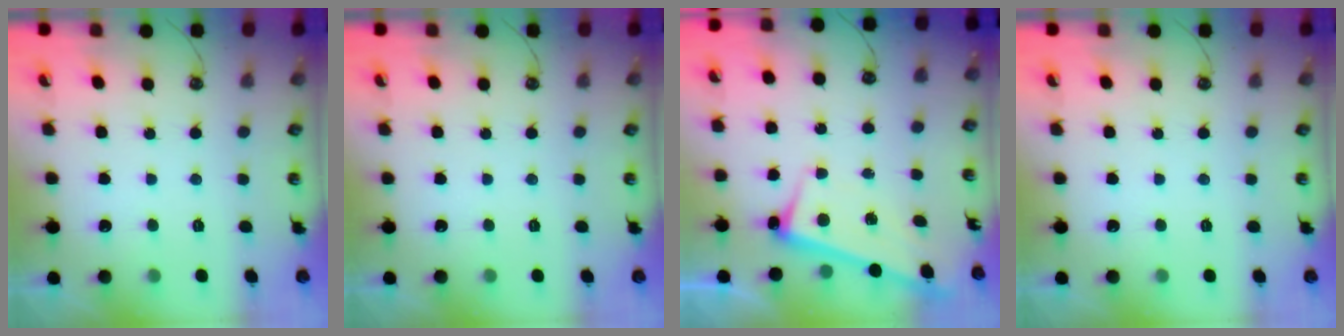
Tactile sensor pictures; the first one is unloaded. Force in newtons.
{"total": 0.0}
{"total": 2.8, "press": 2.8, "slide": 0.4}
{"total": 0.0}